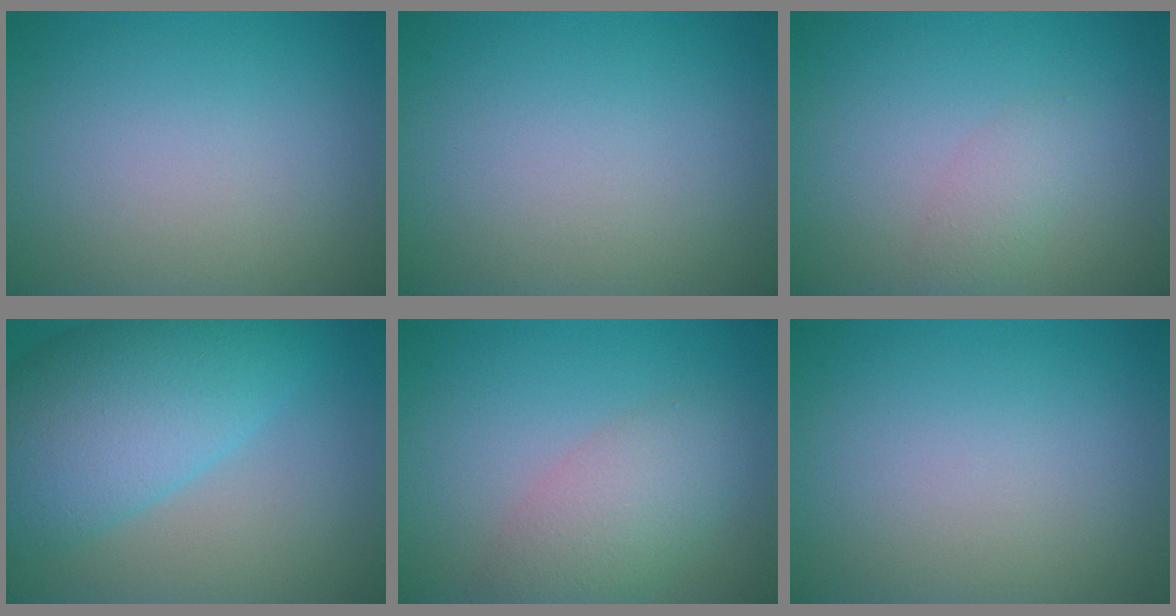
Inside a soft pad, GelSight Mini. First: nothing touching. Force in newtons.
{"total": 0.0}
{"total": 1.5, "press": 1.5, "slide": 0.1}
{"total": 9.7, "press": 9.7, "slide": 0.3}
{"total": 4.5, "press": 4.5, "slide": 0.3}
{"total": 0.0}